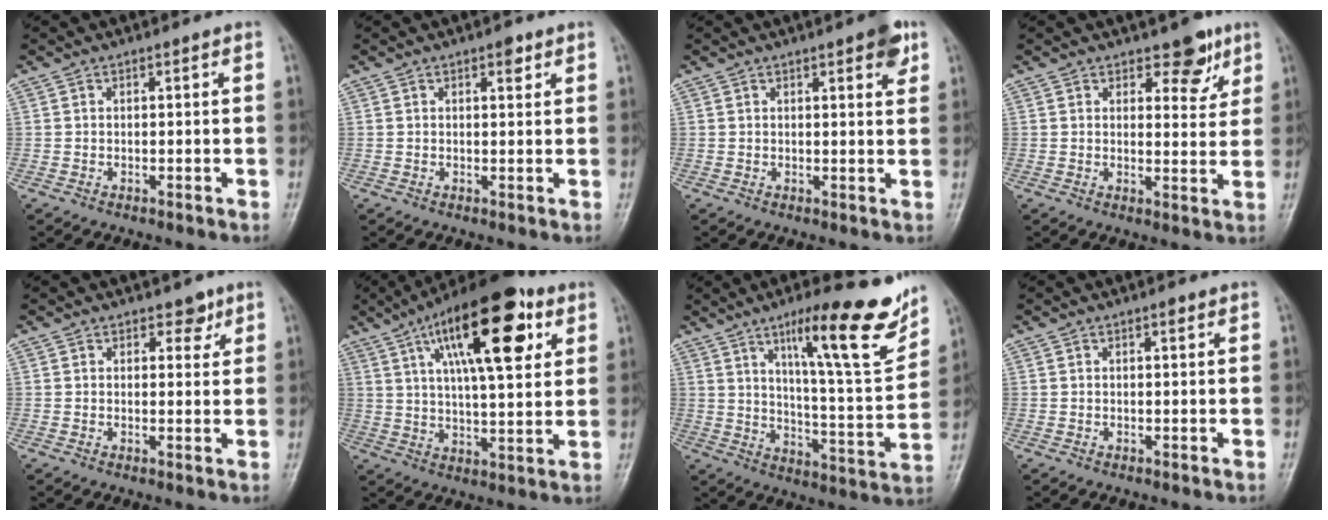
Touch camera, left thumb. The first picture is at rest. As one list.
[{"total": 2.0, "force": [1.2, 0.9, 1.4], "torque": [-0.012, -0.004, 0.015]}, {"total": 4.3, "force": [2.4, 1.2, 3.4], "torque": [-0.035, -0.009, 0.026]}, {"total": 5.7, "force": [3.8, 3.0, 3.0], "torque": [-0.007, -0.023, 0.050]}, {"total": 2.7, "force": [1.7, 1.6, 1.2], "torque": [0.004, -0.009, 0.022]}, {"total": 20.9, "force": [8.9, 7.5, 17.3], "torque": [-0.253, -0.014, 0.140]}, {"total": 19.6, "force": [12.0, 3.4, 15.1], "torque": [-0.188, -0.065, 0.185]}, {"total": 0.8, "force": [0.5, 0.2, 0.6], "torque": [-0.010, -0.001, 0.006]}]